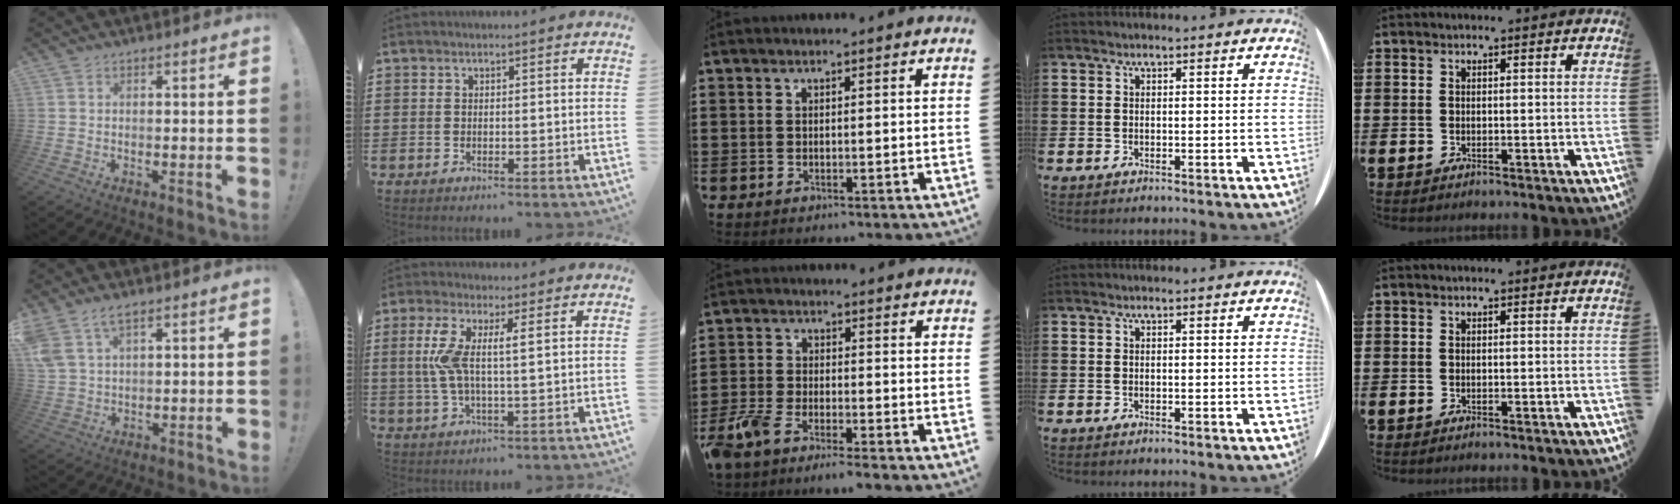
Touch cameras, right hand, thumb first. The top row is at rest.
{"thumb": {"total": 6.6, "force": [4.5, 2.8, 4.0], "torque": [-0.077, -0.014, 0.089]}, "index": {"total": 6.1, "force": [1.1, 1.3, 5.9], "torque": [-0.139, -0.009, 0.010]}, "middle": {"total": 4.9, "force": [-4.4, 0.8, 2.1], "torque": [-0.070, -0.013, -0.092]}}